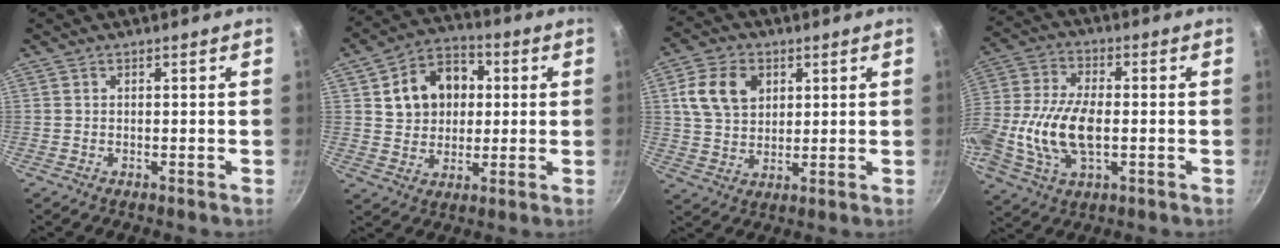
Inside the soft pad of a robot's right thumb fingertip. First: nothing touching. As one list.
[{"total": 12.9, "force": [2.6, 10.2, 7.4], "torque": [-0.090, 0.014, 0.039]}, {"total": 10.4, "force": [3.3, 7.6, 6.2], "torque": [-0.094, -0.001, 0.060]}, {"total": 15.4, "force": [-2.0, 8.4, 12.8], "torque": [-0.256, 0.018, -0.047]}]